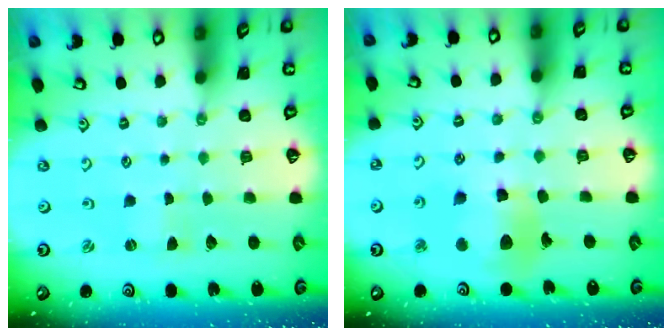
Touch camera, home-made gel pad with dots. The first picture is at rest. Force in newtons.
{"total": 11.5, "press": 11.4, "slide": 1.3}